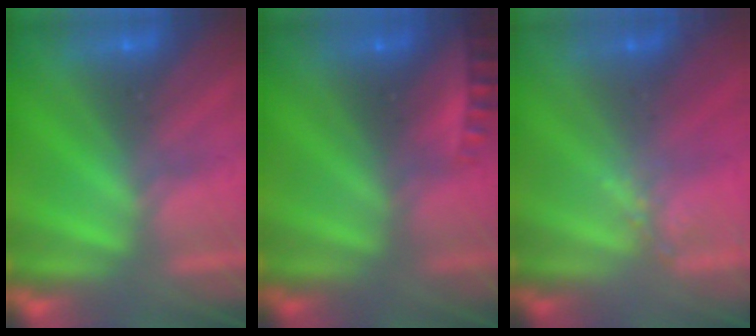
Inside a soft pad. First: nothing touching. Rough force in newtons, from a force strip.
{"total": 2.3}
{"total": 1.3}